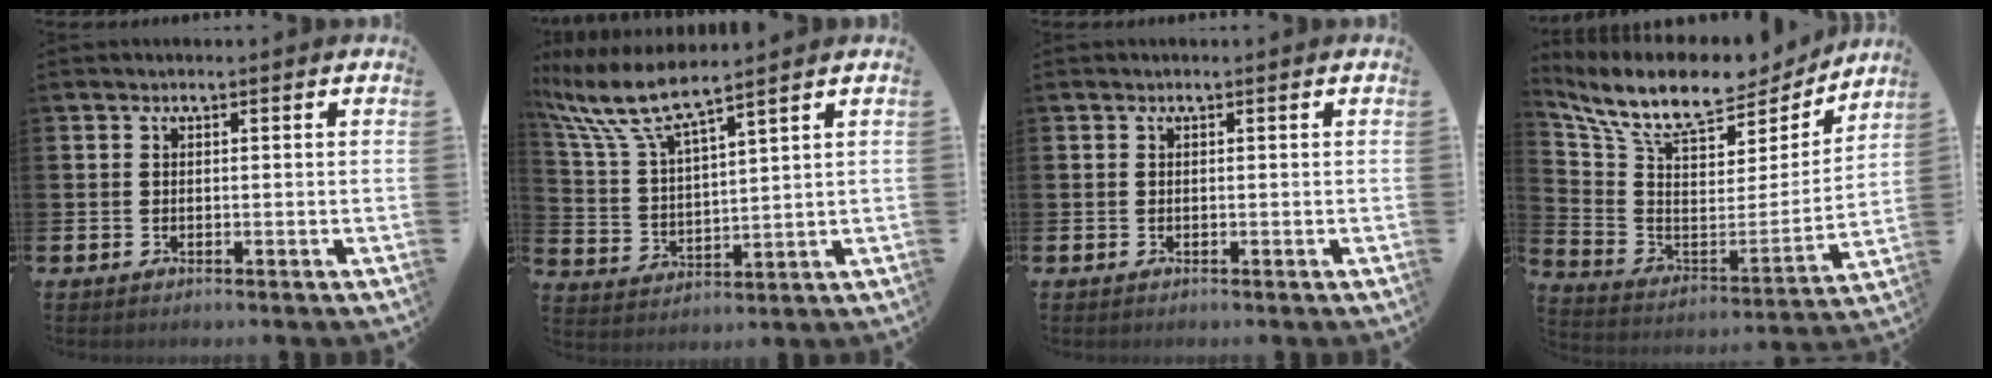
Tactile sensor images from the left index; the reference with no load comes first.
{"total": 7.8, "force": [6.8, 0.7, 3.7], "torque": [-0.106, -0.032, 0.116]}
{"total": 0.0}
{"total": 11.0, "force": [9.3, 3.4, 4.8], "torque": [-0.135, -0.058, 0.161]}